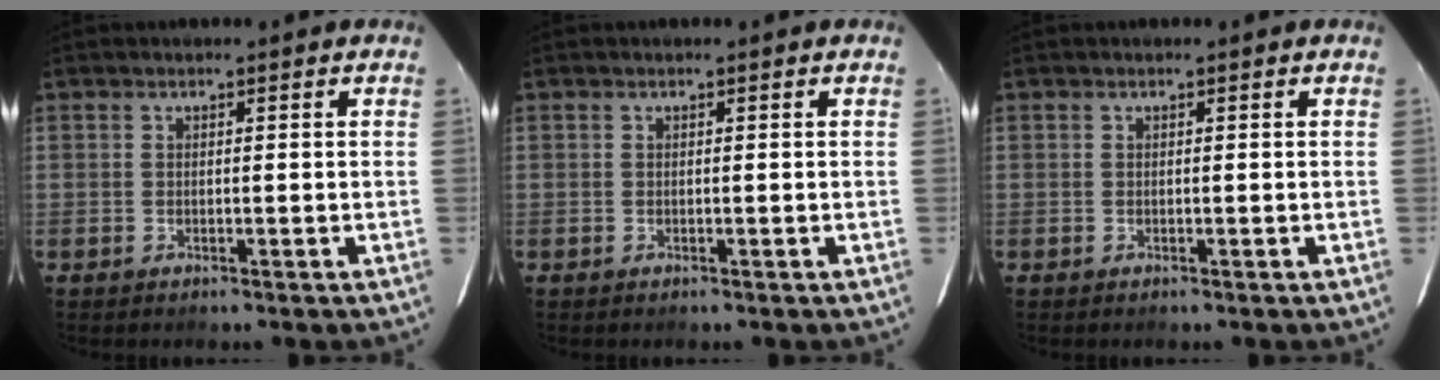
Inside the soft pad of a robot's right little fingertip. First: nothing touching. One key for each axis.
{"total": 0.0}
{"total": 0.0}